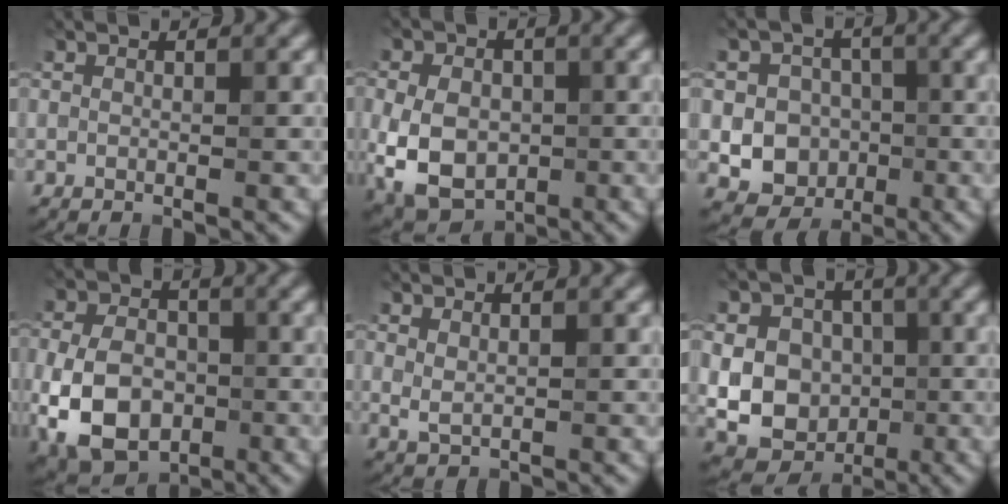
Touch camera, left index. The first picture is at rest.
{"total": 8.1, "force": [-1.5, 5.9, 5.4], "torque": [-0.115, -0.011, -0.032]}
{"total": 6.3, "force": [-1.2, 5.7, 2.4], "torque": [-0.014, 0.005, -0.044]}
{"total": 9.3, "force": [-2.6, 6.5, 6.1], "torque": [-0.126, -0.013, -0.060]}
{"total": 1.2, "force": [0.5, 0.6, 0.9], "torque": [-0.020, -0.003, 0.015]}
{"total": 12.1, "force": [-0.3, 11.0, 5.2], "torque": [-0.103, 0.026, -0.028]}